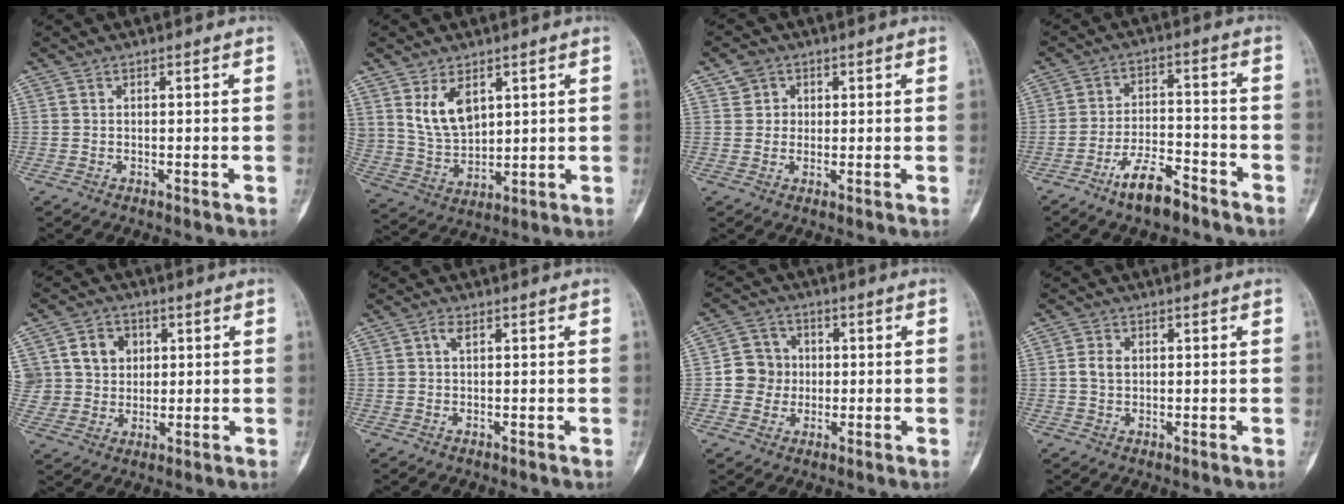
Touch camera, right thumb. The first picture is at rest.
{"total": 9.1, "force": [4.1, 5.4, 6.0], "torque": [-0.098, -0.022, 0.096]}
{"total": 3.6, "force": [1.3, 3.3, 0.8], "torque": [0.005, -0.003, 0.019]}
{"total": 8.7, "force": [-6.1, 3.1, 5.4], "torque": [-0.091, 0.043, -0.108]}
{"total": 10.3, "force": [3.0, 9.1, 3.7], "torque": [-0.029, 0.001, 0.060]}
{"total": 1.4, "force": [0.4, 0.6, 1.2], "torque": [-0.022, 0.004, 0.006]}
{"total": 6.9, "force": [-0.4, 6.6, 1.9], "torque": [0.002, 0.013, -0.014]}
{"total": 2.8, "force": [0.3, 2.1, 1.9], "torque": [-0.035, 0.006, 0.004]}